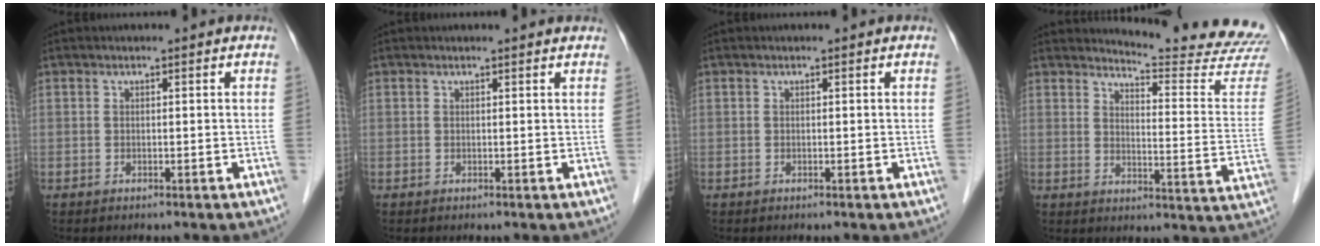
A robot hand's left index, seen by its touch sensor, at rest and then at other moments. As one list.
[{"total": 1.8, "force": [1.7, 0.1, 0.3], "torque": [-0.013, 0.004, 0.013]}, {"total": 0.0}, {"total": 16.9, "force": [16.7, -1.0, 2.2], "torque": [-0.023, -0.144, 0.179]}]